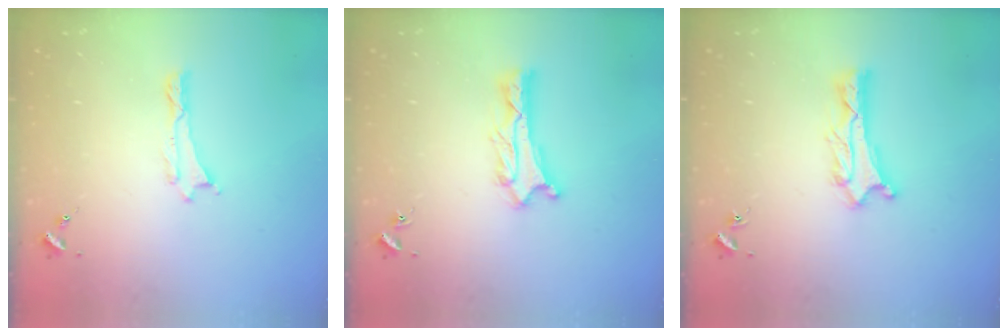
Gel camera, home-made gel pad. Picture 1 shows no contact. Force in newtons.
{"total": 1.2, "press": 1.1, "slide": 0.1}
{"total": 1.2, "press": 1.1, "slide": 0.1}